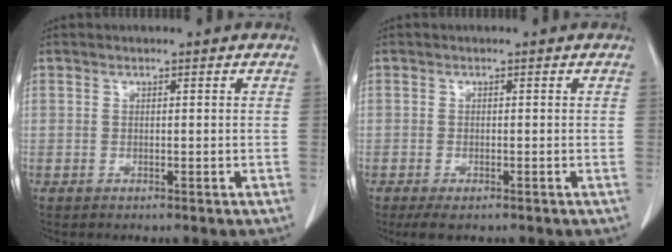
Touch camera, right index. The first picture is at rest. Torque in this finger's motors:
{"motor_torque": [0.34, -0.23, 0.13, 0.04]}